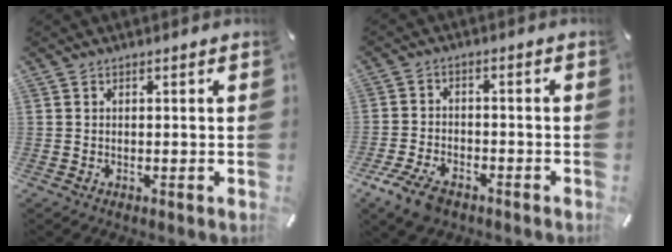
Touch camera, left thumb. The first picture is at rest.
{"total": 7.3, "force": [-4.7, 3.8, 4.2], "torque": [-0.100, 0.014, -0.089]}